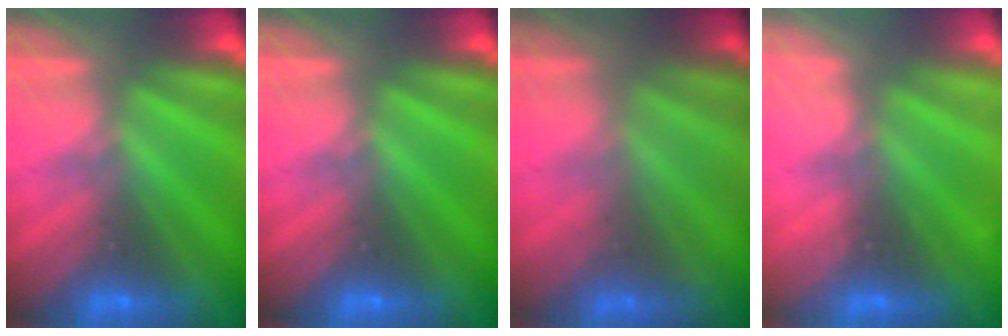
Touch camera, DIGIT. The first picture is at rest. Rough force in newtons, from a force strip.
{"total": 0.0}
{"total": 1.6}
{"total": 2.3}